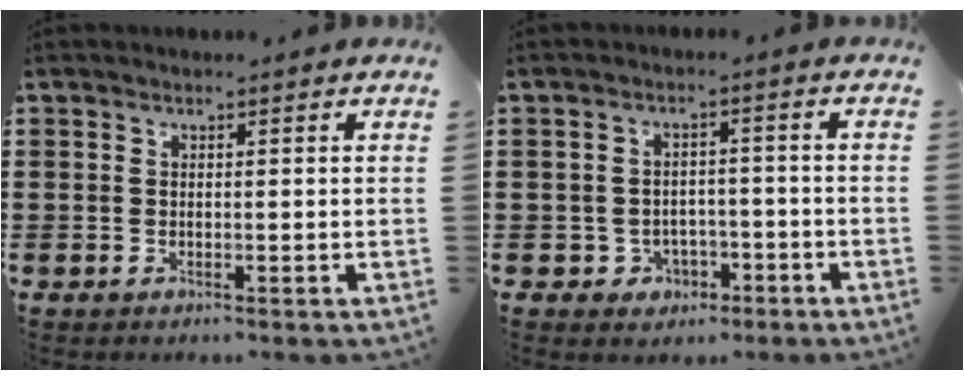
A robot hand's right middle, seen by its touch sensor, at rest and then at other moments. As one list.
[{"total": 2.8, "force": [-1.9, 2.0, 0.6], "torque": [-0.018, 0.006, -0.043]}]